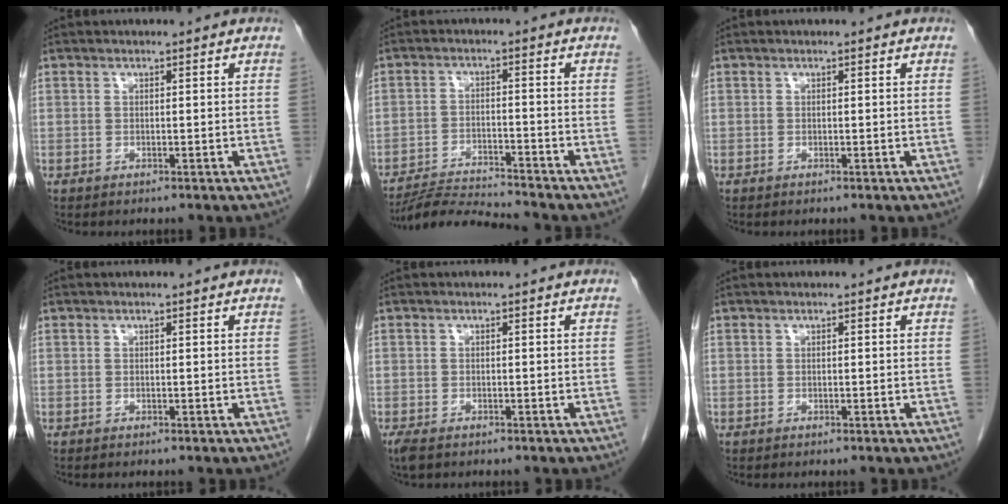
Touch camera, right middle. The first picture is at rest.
{"total": 7.1, "force": [-6.9, -1.6, 0.5], "torque": [-0.007, -0.012, -0.130]}
{"total": 0.0}
{"total": 0.0}
{"total": 2.6, "force": [-1.8, 1.3, 1.4], "torque": [-0.033, -0.006, -0.025]}
{"total": 0.0}